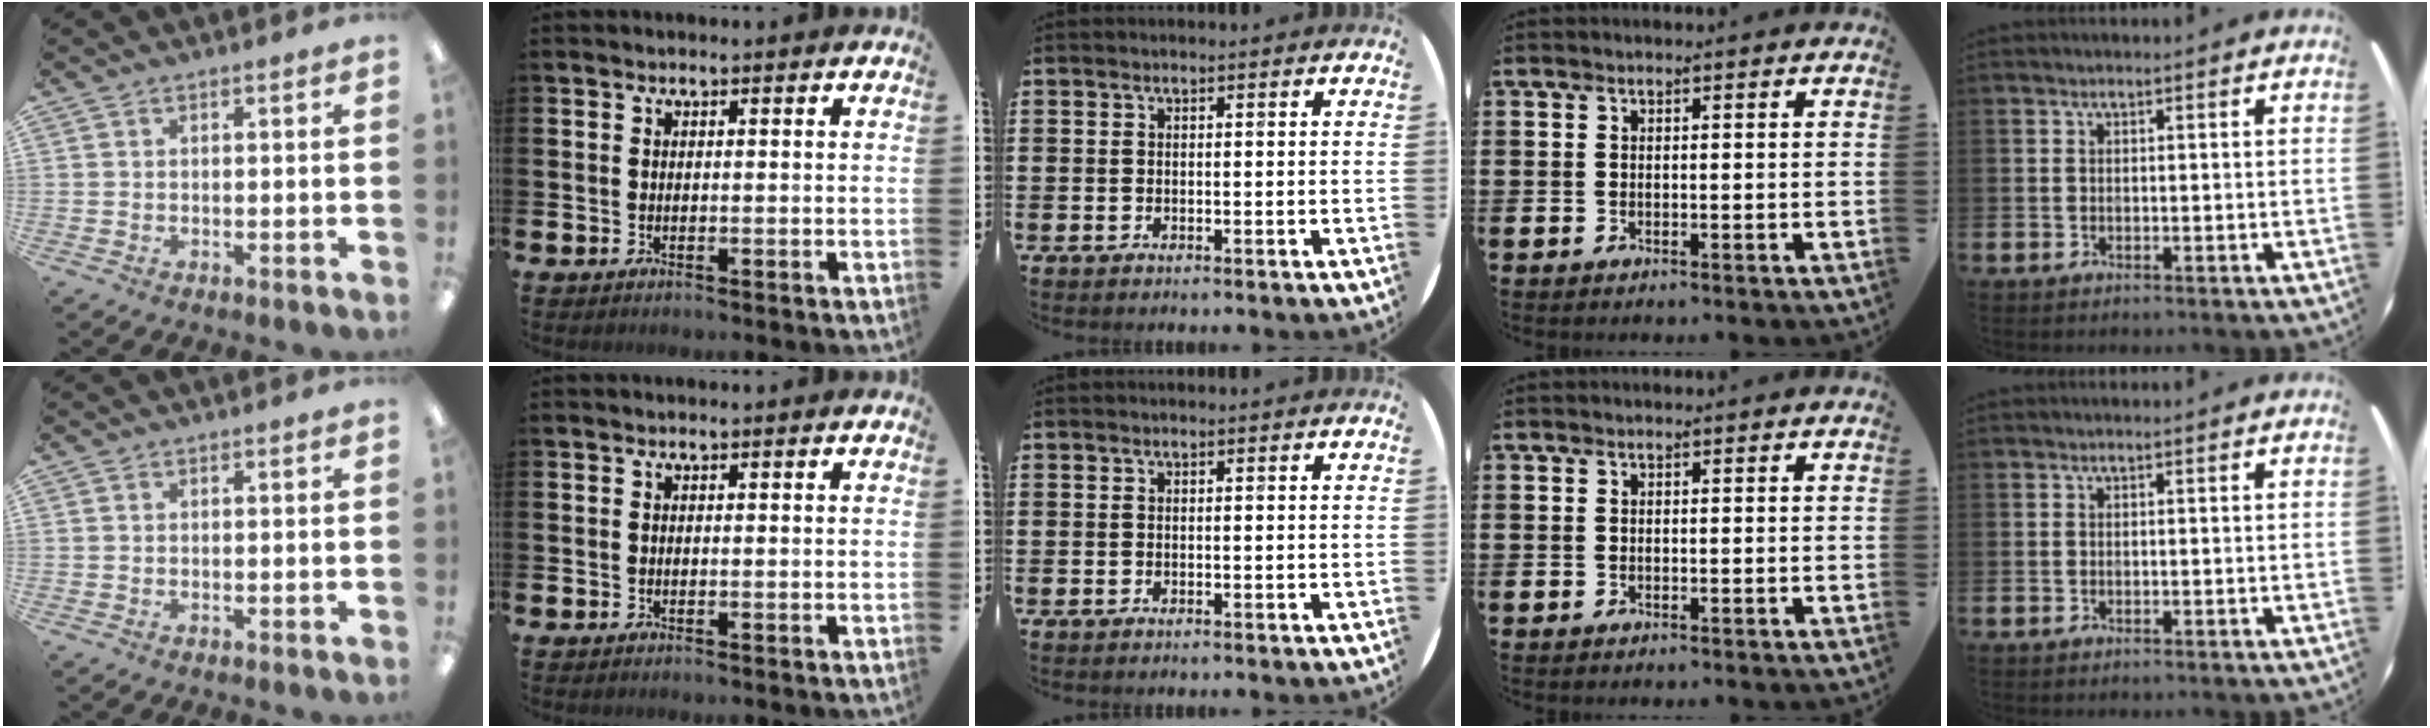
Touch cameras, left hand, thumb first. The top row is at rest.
{}